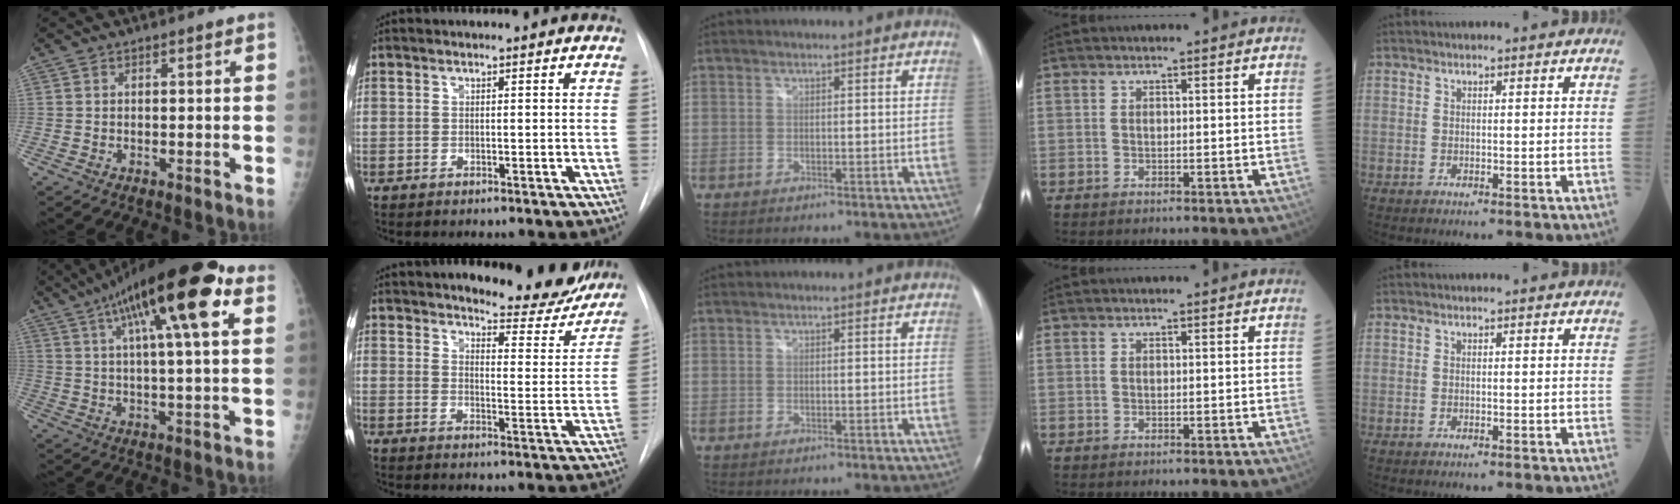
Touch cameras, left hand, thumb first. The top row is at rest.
{"thumb": {"total": 20.8, "force": [9.2, 4.9, 18.0], "torque": [-0.290, 0.011, 0.143]}, "index": {"total": 12.3, "force": [11.1, 3.0, 4.2], "torque": [-0.034, -0.044, 0.130]}}